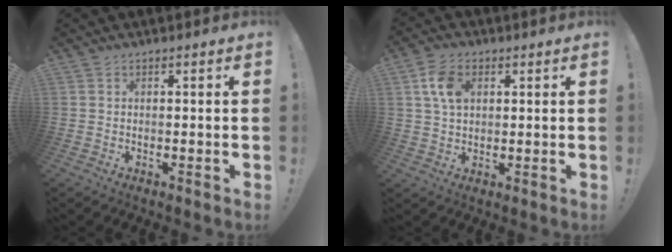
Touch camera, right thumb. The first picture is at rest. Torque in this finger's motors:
{"motor_torque": [-0.08, 0.20, 0.81, -0.13, 0.23]}